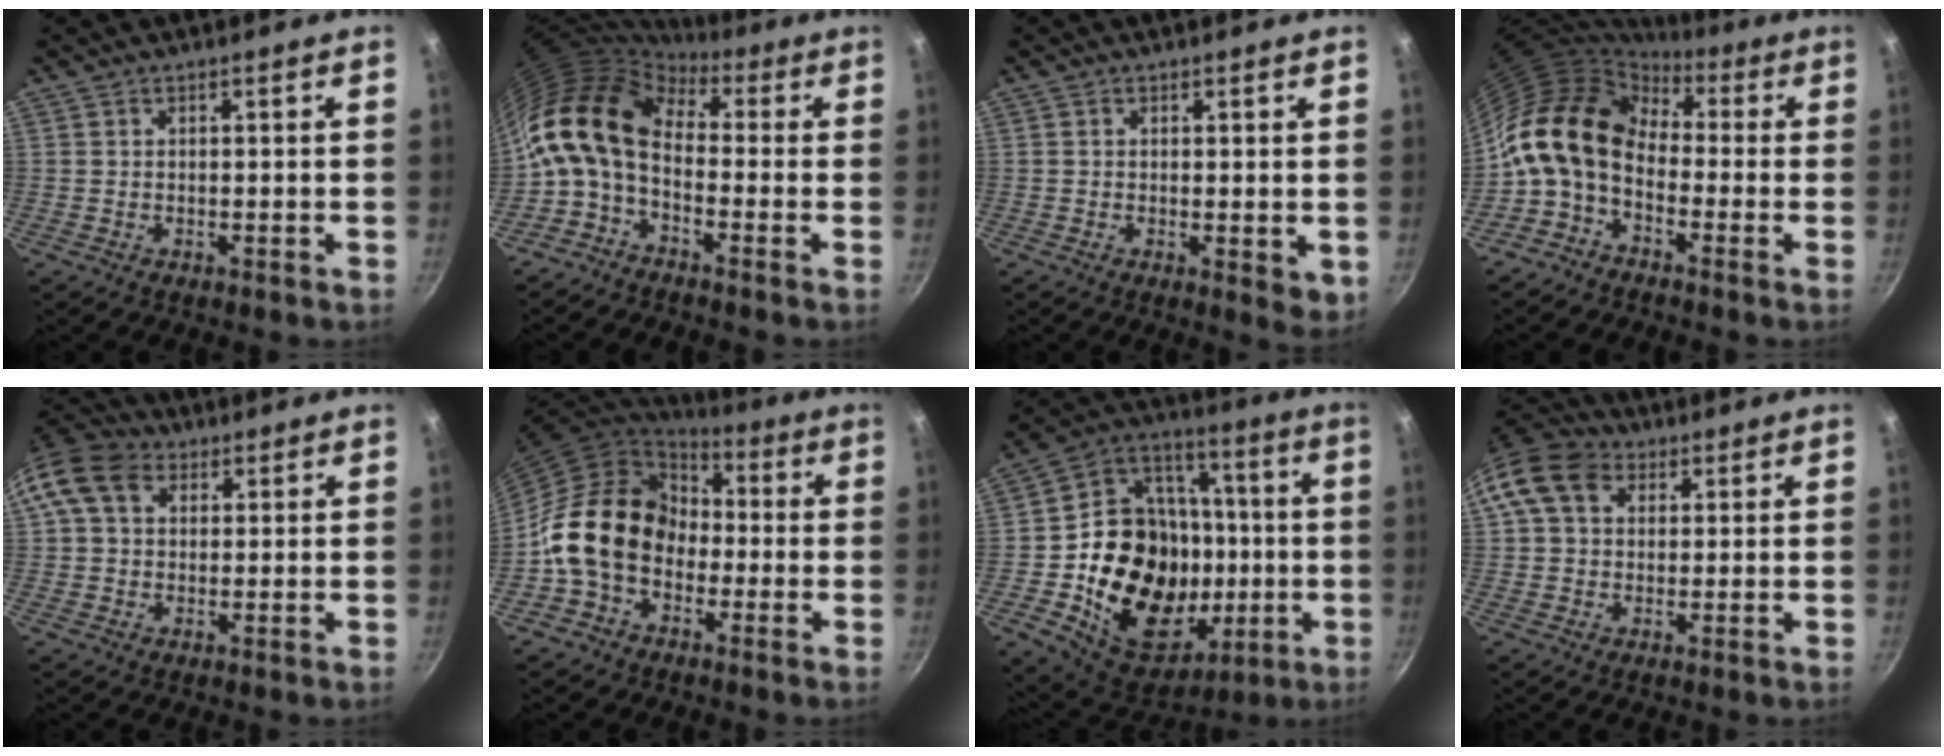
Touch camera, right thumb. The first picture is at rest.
{"total": 12.8, "force": [0.0, 8.0, 10.0], "torque": [-0.180, 0.025, -0.021]}
{"total": 3.8, "force": [-0.1, 1.3, 3.6], "torque": [-0.046, -0.013, -0.001]}
{"total": 13.6, "force": [-1.0, 9.5, 9.7], "torque": [-0.165, 0.036, -0.042]}
{"total": 9.7, "force": [2.9, 7.3, 5.7], "torque": [-0.089, 0.014, 0.036]}
{"total": 15.6, "force": [-2.6, 12.2, 9.4], "torque": [-0.127, 0.048, -0.064]}
{"total": 28.9, "force": [-4.2, 21.9, 18.4], "torque": [-0.295, 0.031, -0.056]}
{"total": 10.4, "force": [3.1, 8.0, 5.9], "torque": [-0.088, 0.016, 0.037]}